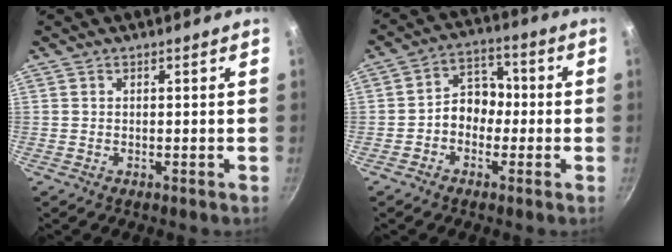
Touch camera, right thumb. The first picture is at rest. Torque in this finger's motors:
{"motor_torque": [0.88, 0.66, 0.86, -0.41, 0.01]}